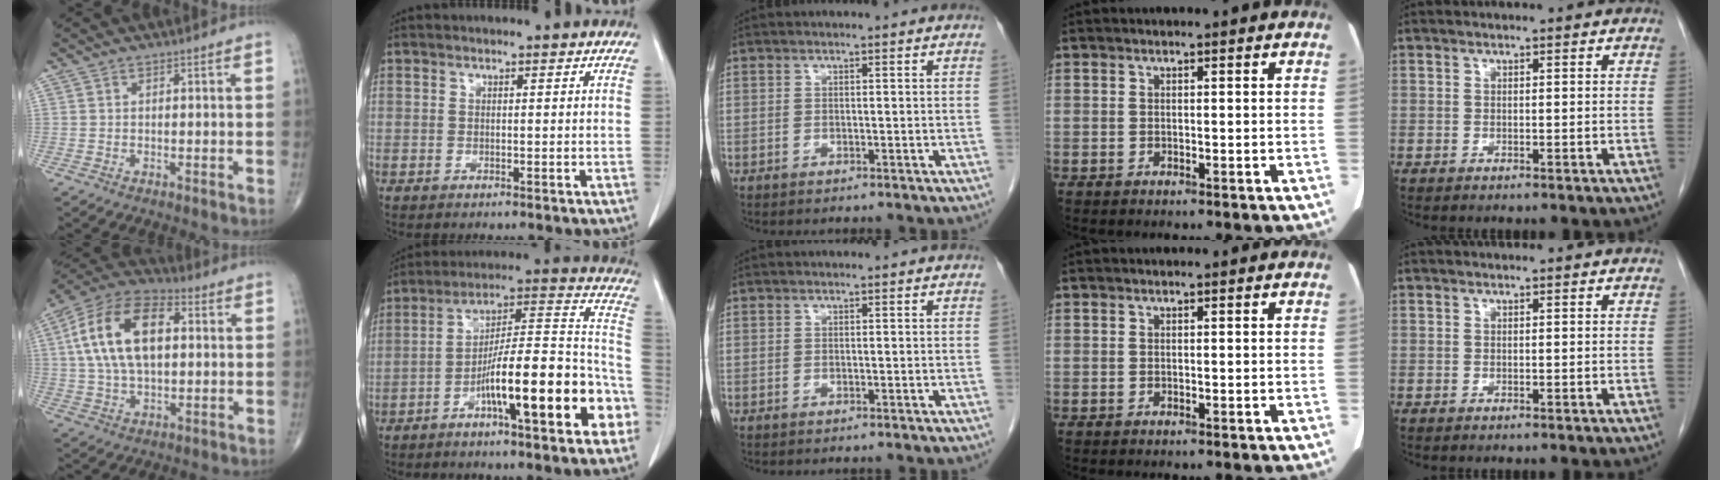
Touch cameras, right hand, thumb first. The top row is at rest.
{"thumb": {"total": 18.0, "force": [3.1, 9.9, 14.7], "torque": [-0.273, 0.024, 0.049]}, "index": {"total": 19.1, "force": [-7.8, 3.3, 17.1], "torque": [-0.229, 0.029, -0.115]}}